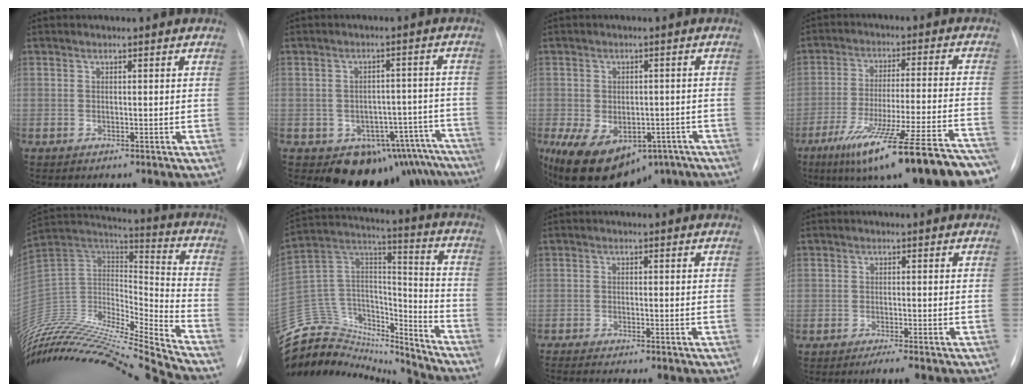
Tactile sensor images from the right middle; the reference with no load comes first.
{"total": 14.0, "force": [-11.5, 7.6, 2.1], "torque": [0.007, 0.054, -0.131]}
{"total": 15.5, "force": [-8.5, 9.8, 8.4], "torque": [-0.175, -0.009, -0.112]}
{"total": 21.9, "force": [-15.8, 1.1, 15.2], "torque": [-0.183, -0.016, -0.246]}
{"total": 29.0, "force": [-27.4, -0.2, 9.5], "torque": [-0.203, -0.015, -0.458]}
{"total": 23.2, "force": [-22.0, 6.0, 3.8], "torque": [-0.100, 0.067, -0.356]}
{"total": 5.3, "force": [-4.6, -0.1, 2.7], "torque": [-0.033, -0.010, -0.069]}
{"total": 1.9, "force": [-1.5, -0.1, 1.2], "torque": [-0.026, -0.005, -0.027]}